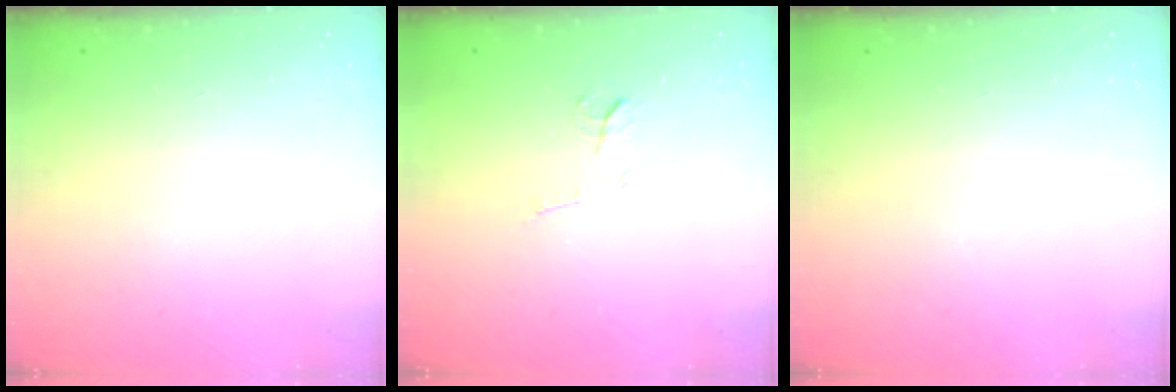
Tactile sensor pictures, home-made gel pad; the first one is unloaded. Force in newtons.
{"total": 5.6, "press": 5.6, "slide": 0.4}
{"total": 0.0}